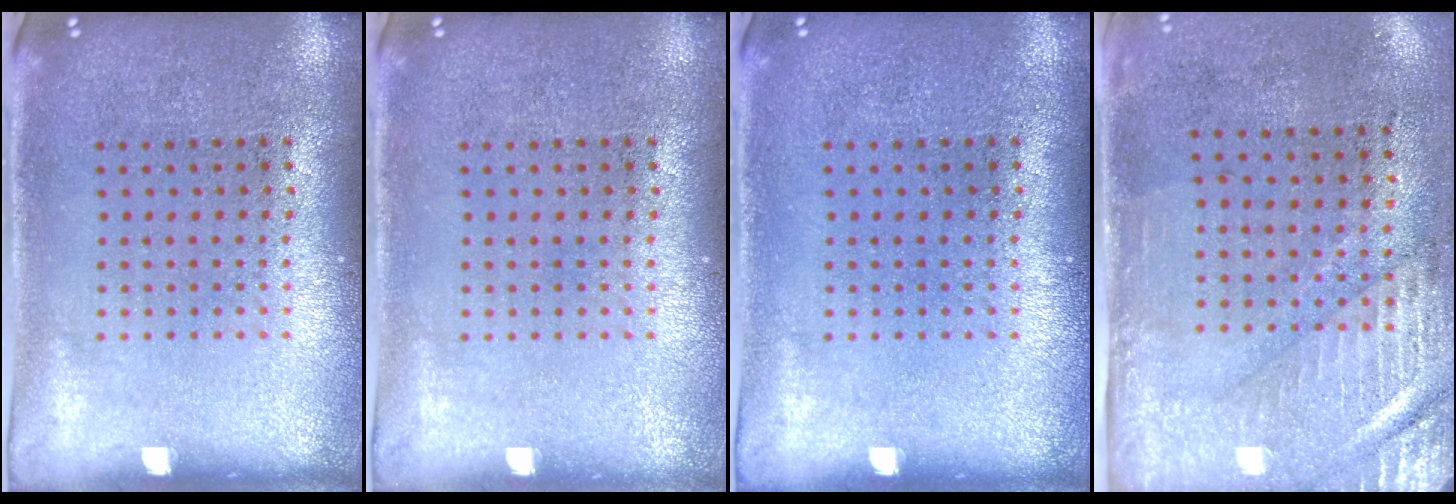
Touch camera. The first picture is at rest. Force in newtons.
{"total": 0.0}
{"total": 0.0}
{"total": 3.0, "press": 2.5, "slide": 1.6}